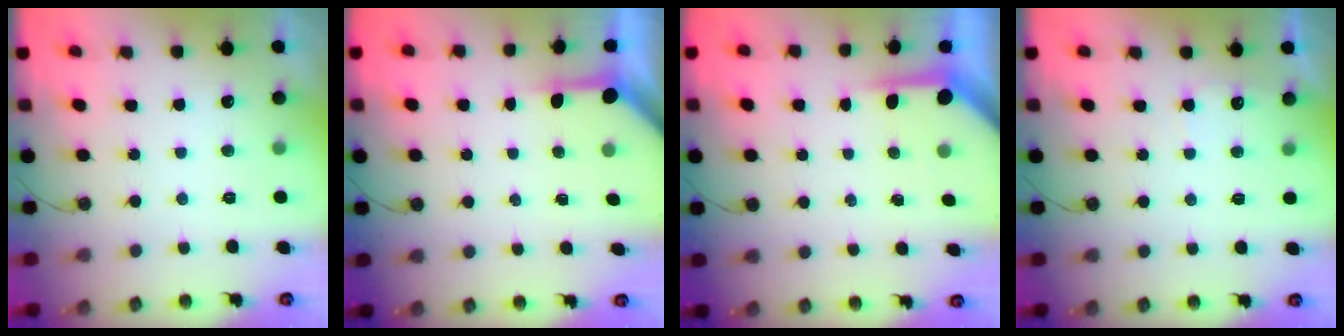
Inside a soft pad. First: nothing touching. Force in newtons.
{"total": 3.6, "press": 3.5, "slide": 0.5}
{"total": 5.2, "press": 5.1, "slide": 0.2}
{"total": 3.0, "press": 3.0, "slide": 0.3}